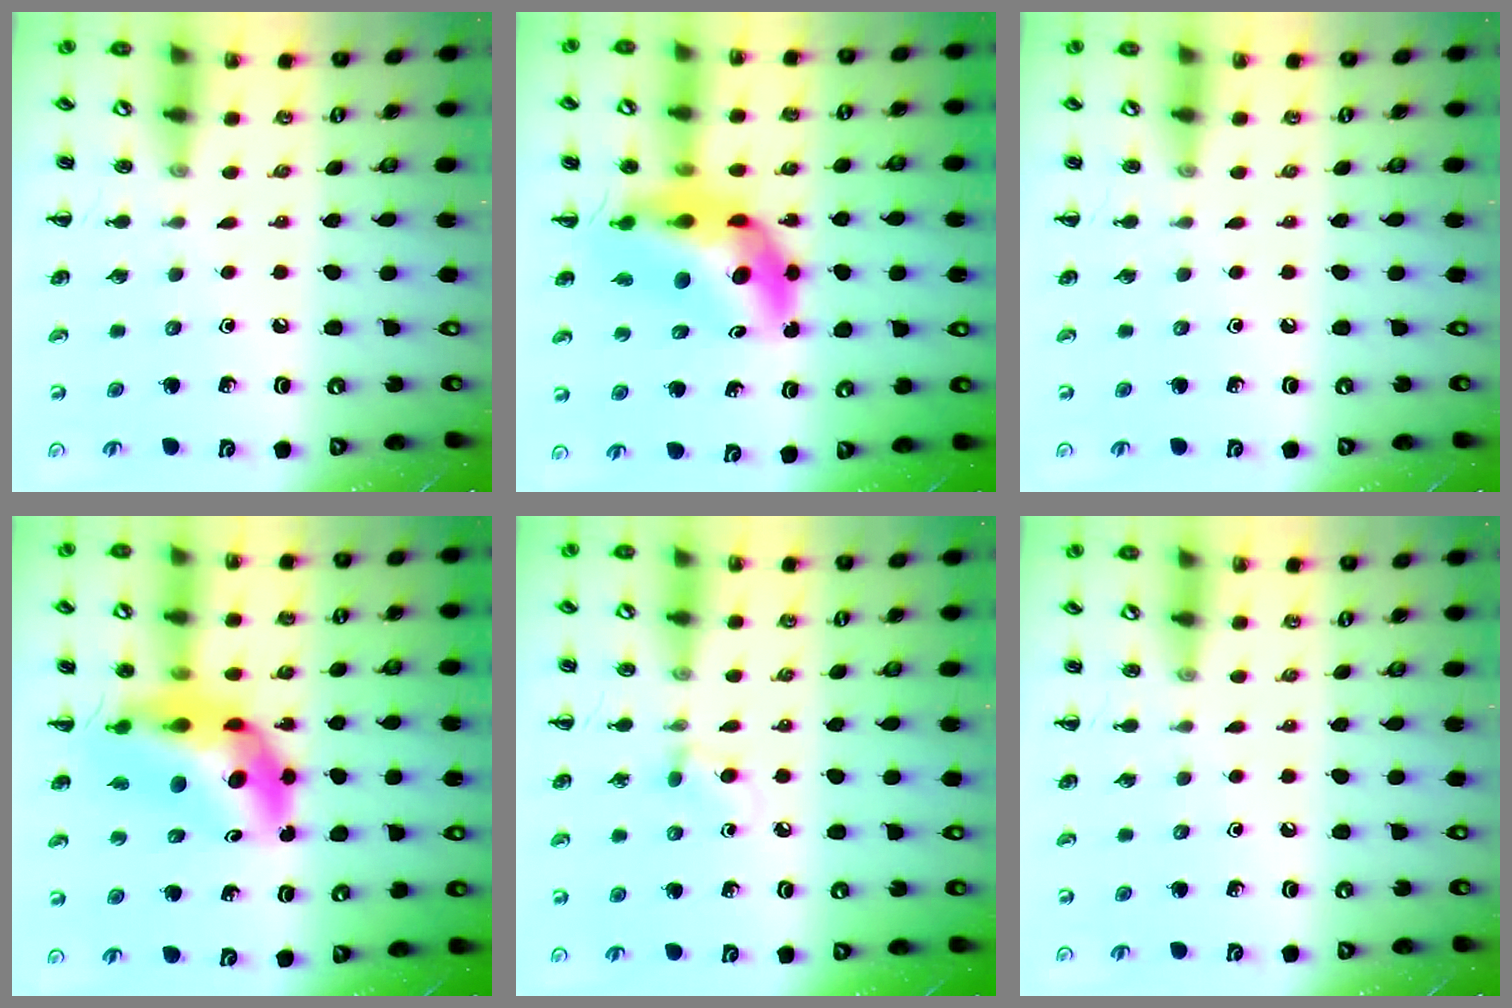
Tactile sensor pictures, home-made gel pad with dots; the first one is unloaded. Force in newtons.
{"total": 12.1, "press": 11.7, "slide": 3.3}
{"total": 0.0}
{"total": 12.1, "press": 11.7, "slide": 3.3}
{"total": 4.1, "press": 3.8, "slide": 1.7}
{"total": 0.0}